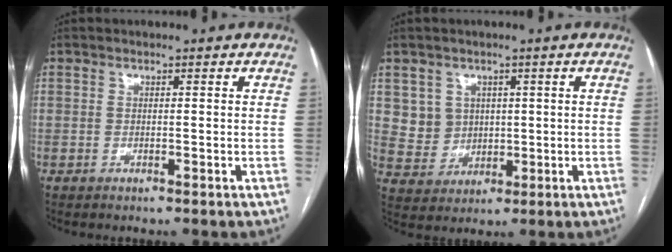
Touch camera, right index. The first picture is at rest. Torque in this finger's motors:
{"motor_torque": [0.02, 0.07, -0.03, 0.01]}